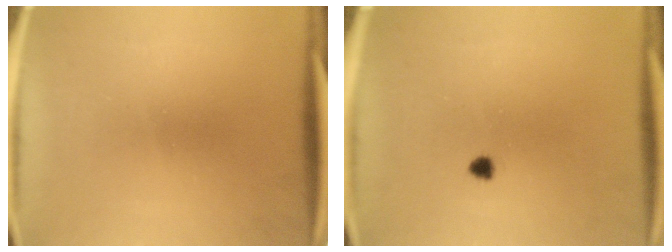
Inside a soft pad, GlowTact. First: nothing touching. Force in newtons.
{"total": 1.2}